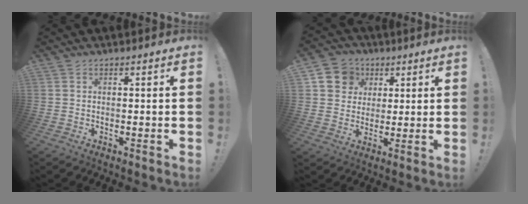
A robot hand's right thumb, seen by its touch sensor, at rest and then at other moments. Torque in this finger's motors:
{"motor_torque": [0.00, 0.00, 0.06, -0.05, 0.00]}